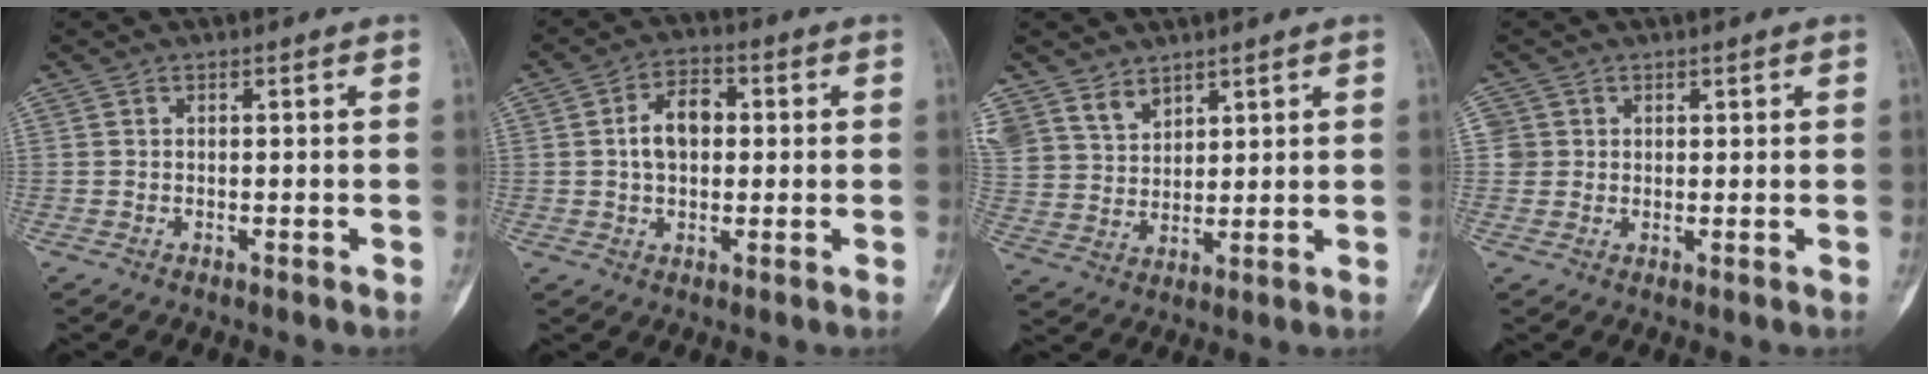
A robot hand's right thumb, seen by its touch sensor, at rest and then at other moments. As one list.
[{"total": 7.2, "force": [0.6, 4.9, 5.3], "torque": [-0.074, 0.020, 0.005]}, {"total": 7.7, "force": [5.6, 5.1, 1.5], "torque": [-0.003, -0.022, 0.119]}, {"total": 2.6, "force": [0.6, 2.5, 0.1], "torque": [0.025, 0.005, 0.007]}]